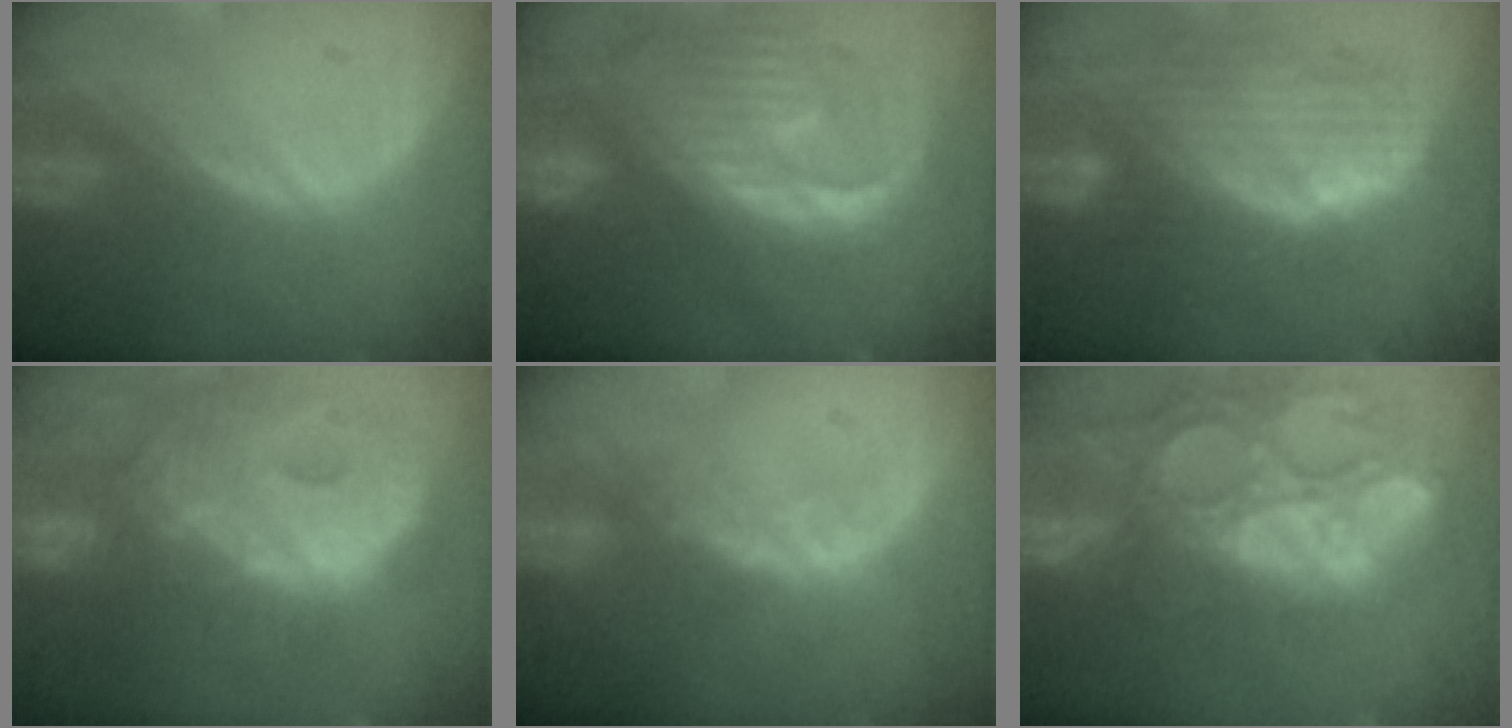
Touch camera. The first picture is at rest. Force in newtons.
{"total": 13.0, "press": 11.1, "slide": 6.7}
{"total": 10.4, "press": 9.1, "slide": 5.2}
{"total": 14.4, "press": 12.4, "slide": 7.3}
{"total": 2.6, "press": 2.1, "slide": 1.5}
{"total": 15.6, "press": 12.9, "slide": 8.7}